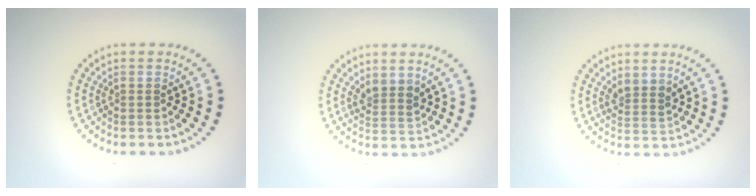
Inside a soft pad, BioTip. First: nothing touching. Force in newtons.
{"total": 2.0, "press": 1.6, "slide": 1.2}
{"total": 2.0, "press": 1.6, "slide": 1.1}